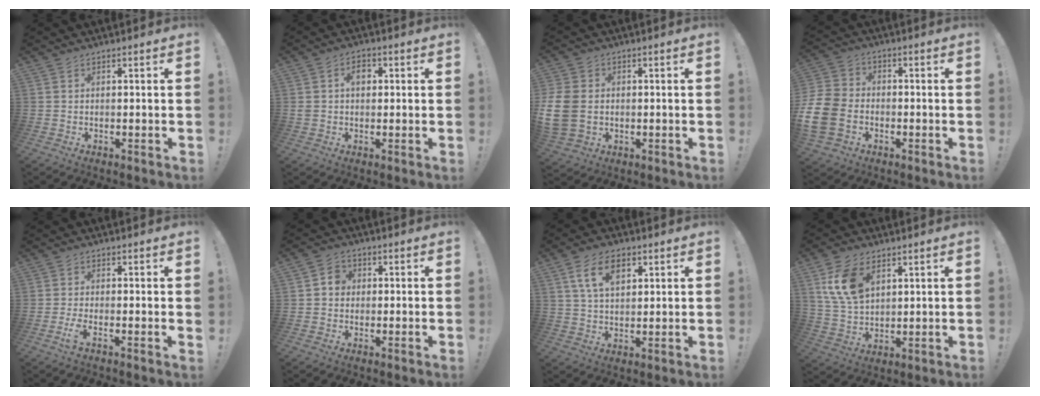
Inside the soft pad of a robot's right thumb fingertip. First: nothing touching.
{"total": 4.9, "force": [0.8, 3.7, 3.2], "torque": [-0.048, 0.007, 0.011]}
{"total": 10.2, "force": [-0.1, 8.0, 6.3], "torque": [-0.138, 0.001, 0.005]}
{"total": 12.5, "force": [-4.5, 9.6, 6.8], "torque": [-0.144, 0.032, -0.080]}
{"total": 3.3, "force": [-0.9, 0.4, 3.1], "torque": [-0.063, -0.011, -0.013]}
{"total": 4.4, "force": [0.2, 4.0, 1.8], "torque": [-0.027, 0.010, 0.005]}
{"total": 10.1, "force": [4.4, 5.7, 7.1], "torque": [-0.120, 0.005, 0.083]}
{"total": 12.3, "force": [5.5, 7.7, 7.9], "torque": [-0.147, -0.009, 0.104]}